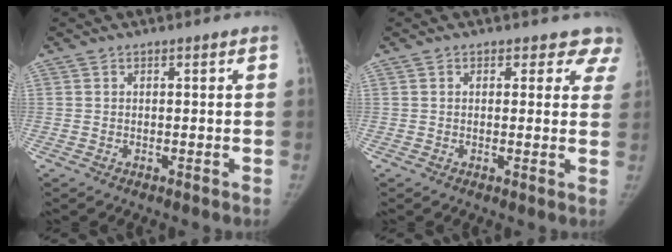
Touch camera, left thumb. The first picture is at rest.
{"total": 5.2, "force": [4.3, 3.0, 0.3], "torque": [0.052, -0.012, 0.023]}